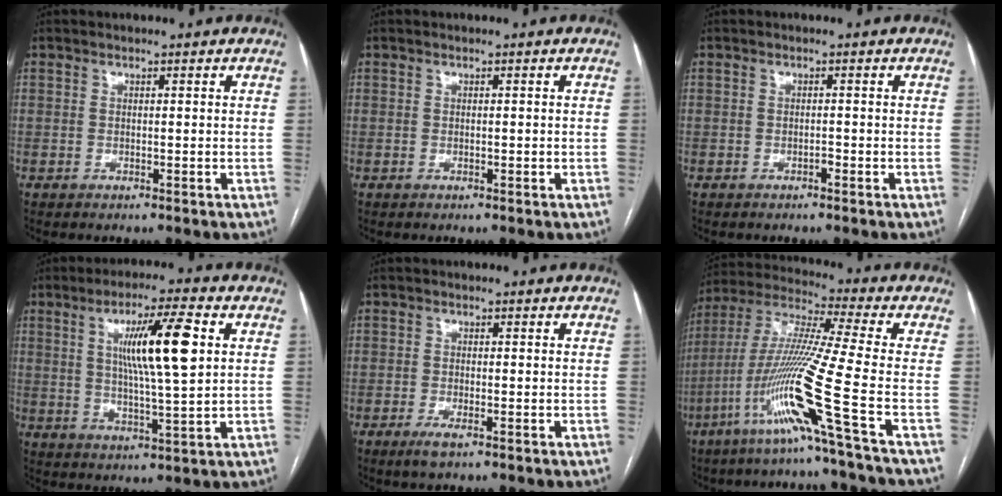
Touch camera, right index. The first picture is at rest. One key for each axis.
{"total": 0.0}
{"total": 0.6, "fx": -0.5, "fy": 0.1, "fz": 0.4, "tx": -0.009, "ty": 0.000, "tz": -0.009}
{"total": 11.6, "fx": 3.0, "fy": 0.6, "fz": 11.2, "tx": -0.191, "ty": 0.003, "tz": 0.051}
{"total": 2.4, "fx": -1.4, "fy": 0.5, "fz": 1.9, "tx": -0.036, "ty": -0.003, "tz": -0.025}
{"total": 17.0, "fx": -7.3, "fy": -2.7, "fz": 15.1, "tx": -0.318, "ty": -0.016, "tz": -0.146}